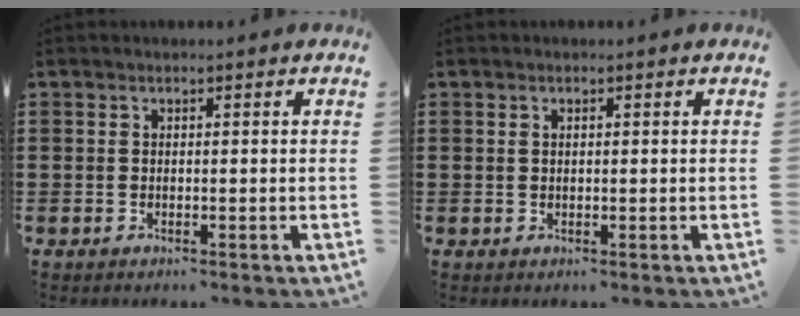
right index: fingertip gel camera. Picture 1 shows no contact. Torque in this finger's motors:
{"motor_torque": [-0.39, -0.35, -0.07, -0.01]}